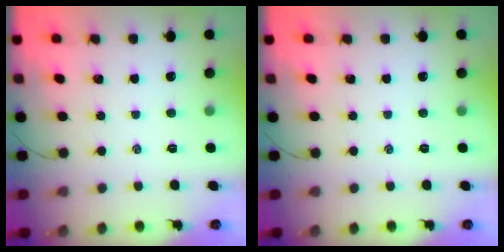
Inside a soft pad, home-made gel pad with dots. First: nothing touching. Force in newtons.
{"total": 0.0}